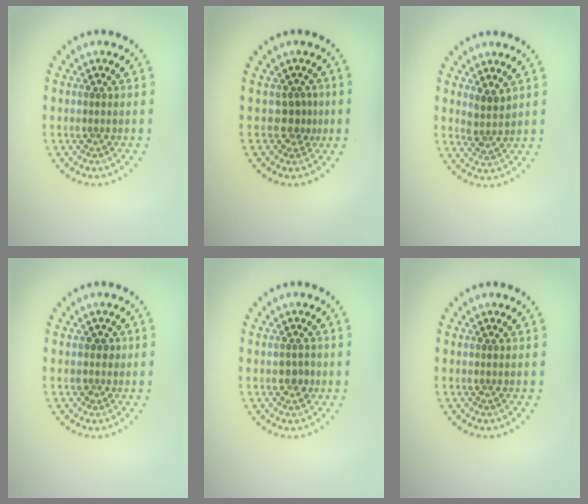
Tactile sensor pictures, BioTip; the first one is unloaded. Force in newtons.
{"total": 1.9, "press": 1.4, "slide": 1.3}
{"total": 1.9, "press": 1.6, "slide": 1.1}
{"total": 1.1, "press": 0.9, "slide": 0.6}
{"total": 1.5, "press": 1.5, "slide": 0.3}
{"total": 0.0}